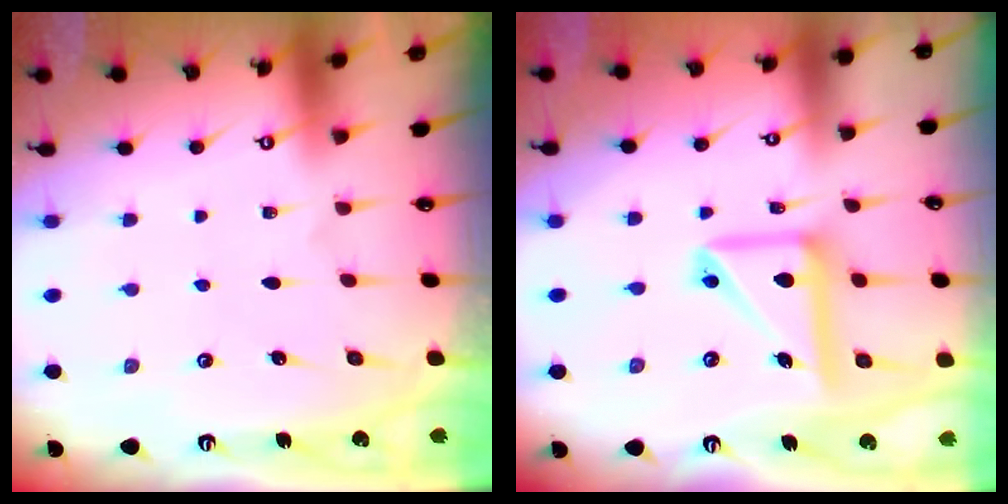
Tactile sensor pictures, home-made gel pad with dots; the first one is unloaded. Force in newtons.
{"total": 13.9, "press": 13.8, "slide": 1.8}